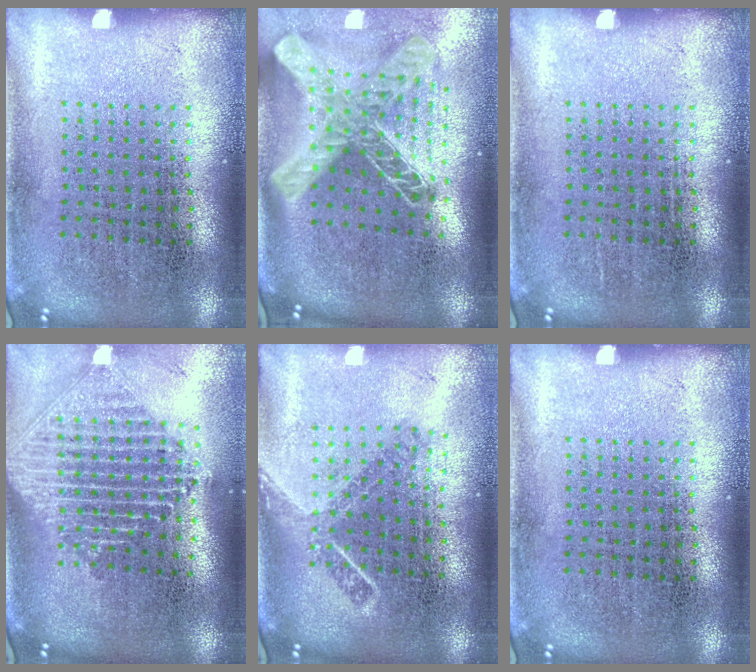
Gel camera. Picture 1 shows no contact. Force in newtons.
{"total": 2.8, "press": 2.0, "slide": 2.0}
{"total": 0.0}
{"total": 2.4, "press": 1.8, "slide": 1.5}
{"total": 1.8, "press": 1.3, "slide": 1.2}
{"total": 0.0}